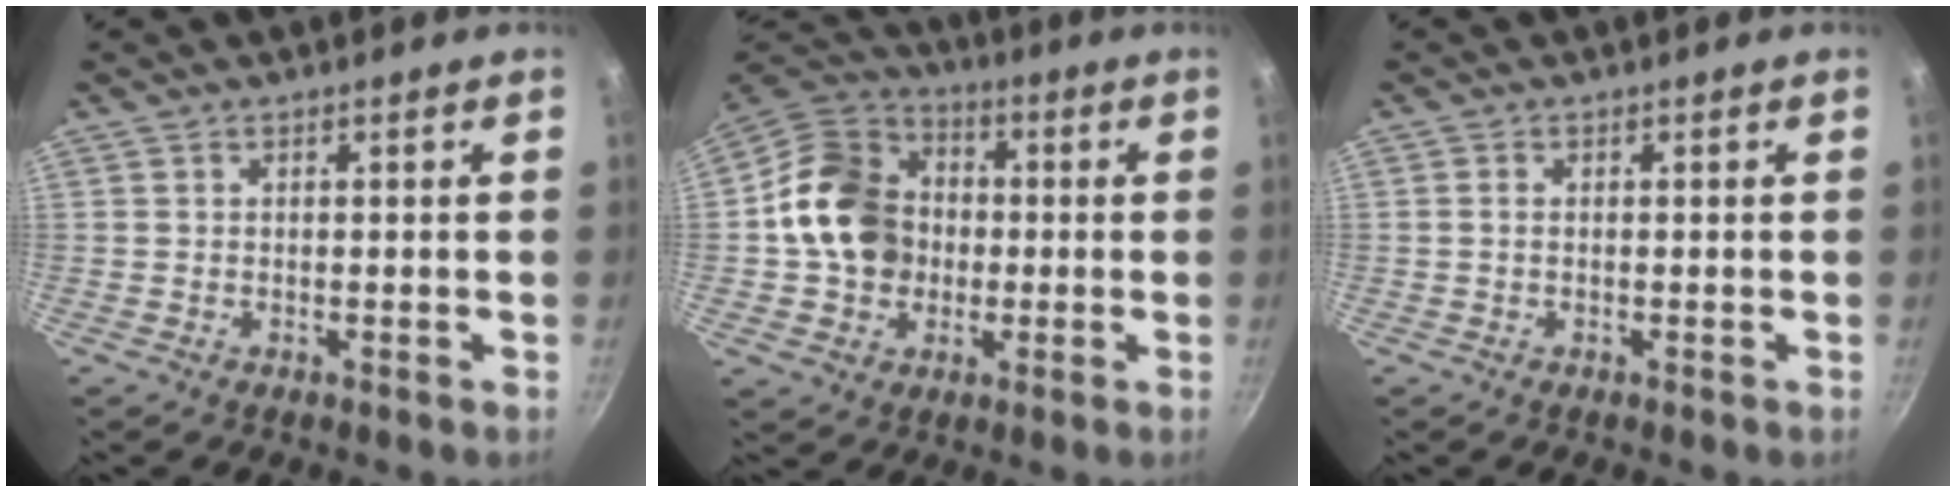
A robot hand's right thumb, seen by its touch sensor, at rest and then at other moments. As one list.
[{"total": 15.6, "force": [-0.2, 13.1, 8.5], "torque": [-0.123, 0.029, -0.012]}, {"total": 0.9, "force": [0.0, 0.5, 0.7], "torque": [-0.014, 0.002, -0.001]}]